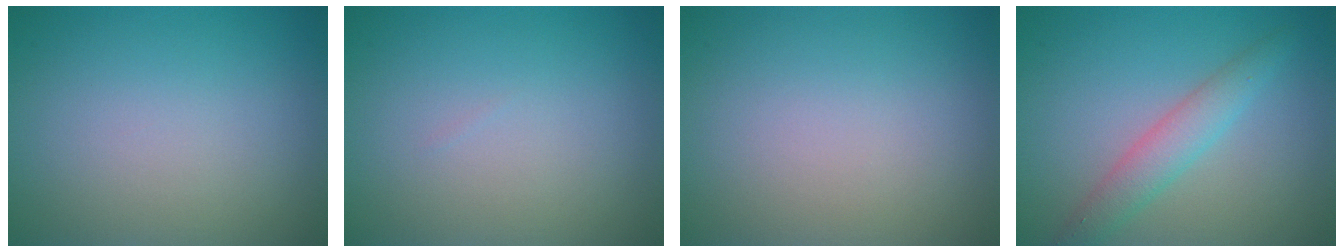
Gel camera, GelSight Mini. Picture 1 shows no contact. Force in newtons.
{"total": 0.0}
{"total": 0.0}
{"total": 2.9, "press": 2.9, "slide": 0.1}